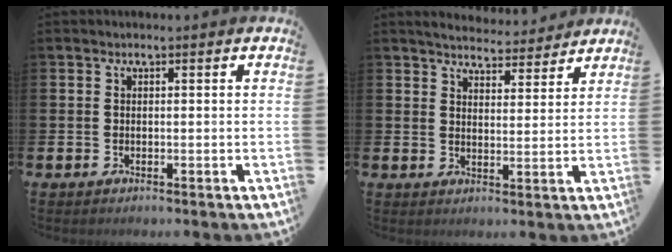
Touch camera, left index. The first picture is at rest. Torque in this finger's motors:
{"motor_torque": [0.94, -1.19, 0.08, 0.07]}